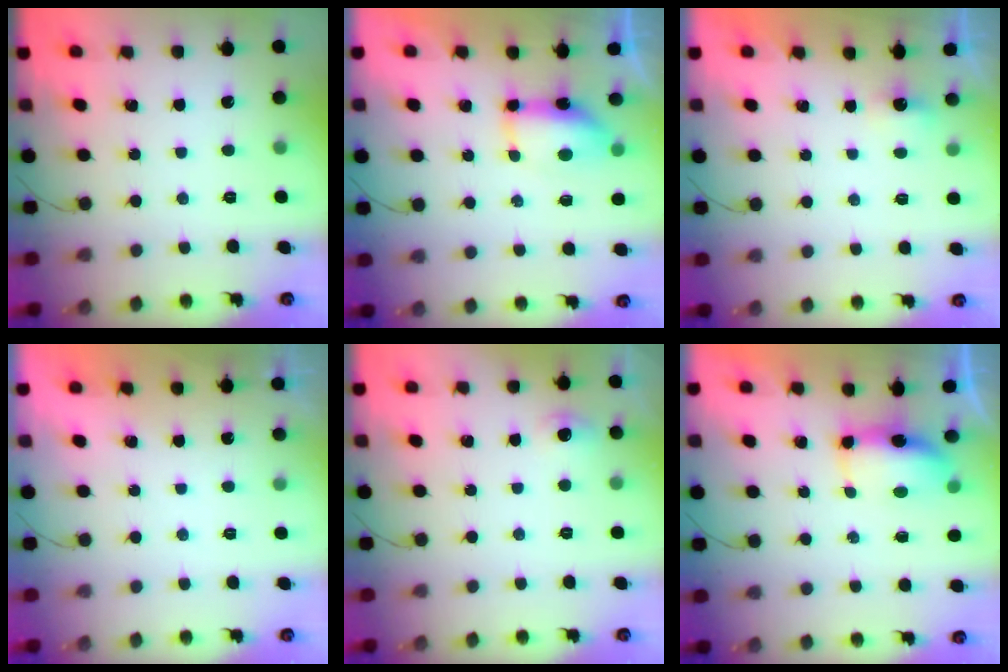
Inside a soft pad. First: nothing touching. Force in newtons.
{"total": 11.1, "press": 8.6, "slide": 7.1}
{"total": 10.0, "press": 2.1, "slide": 9.8}
{"total": 1.9, "press": 0.1, "slide": 1.9}
{"total": 11.9, "press": 5.2, "slide": 10.7}
{"total": 5.9, "press": 5.9, "slide": 0.6}